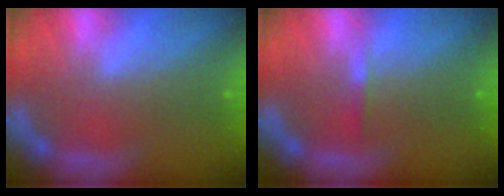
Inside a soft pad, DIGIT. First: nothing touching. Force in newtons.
{"total": 0.9}